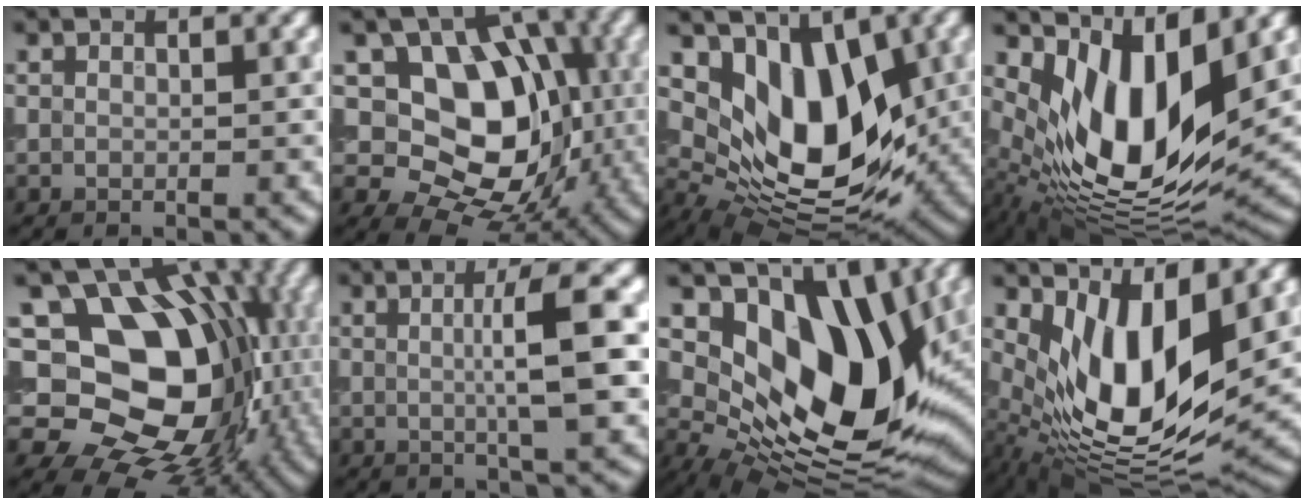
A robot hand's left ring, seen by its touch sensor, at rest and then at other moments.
{"total": 11.3, "force": [-0.1, 8.4, 7.5], "torque": [-0.102, -0.007, -0.007]}
{"total": 10.1, "force": [2.7, 5.9, 7.7], "torque": [-0.124, -0.022, 0.048]}
{"total": 12.2, "force": [2.5, 5.8, 10.5], "torque": [-0.203, -0.018, 0.049]}
{"total": 15.2, "force": [0.0, 11.4, 10.1], "torque": [-0.123, 0.006, -0.004]}
{"total": 6.1, "force": [0.5, 1.1, 6.0], "torque": [-0.087, 0.007, 0.005]}
{"total": 12.4, "force": [3.3, 7.2, 9.5], "torque": [-0.142, -0.020, 0.064]}
{"total": 11.1, "force": [1.2, 5.1, 9.8], "torque": [-0.189, -0.018, 0.022]}